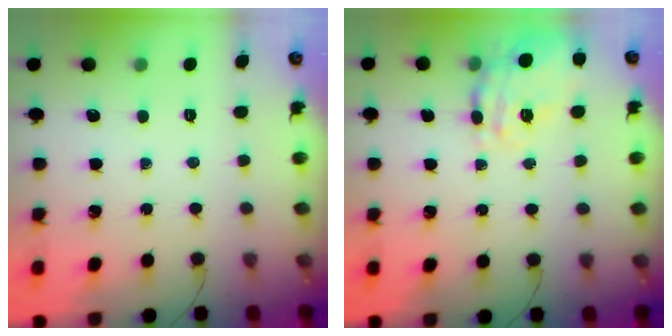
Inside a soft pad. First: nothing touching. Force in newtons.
{"total": 18.1, "press": 18.1, "slide": 0.6}